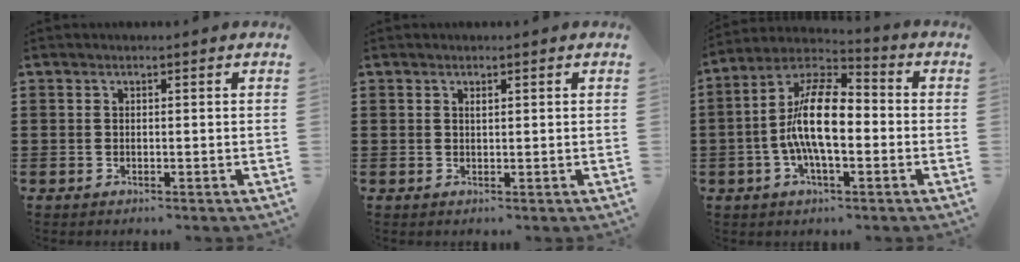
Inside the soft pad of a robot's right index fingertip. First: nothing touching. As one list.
[{"total": 0.5, "force": [0.3, 0.0, 0.5], "torque": [-0.011, -0.001, 0.006]}, {"total": 11.9, "force": [-1.6, 4.6, 10.8], "torque": [-0.242, -0.002, -0.039]}]